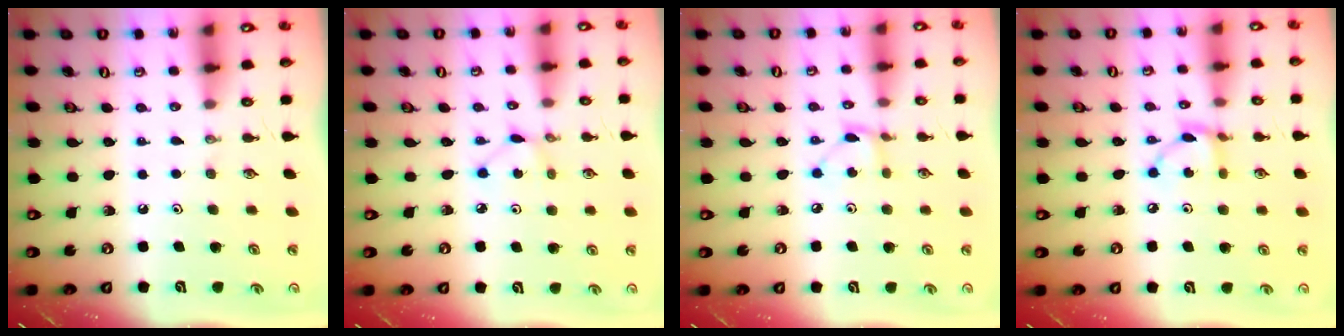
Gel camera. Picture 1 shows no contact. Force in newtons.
{"total": 2.1, "press": 2.1, "slide": 0.1}
{"total": 4.0, "press": 4.0, "slide": 0.0}
{"total": 6.0, "press": 6.0, "slide": 0.2}